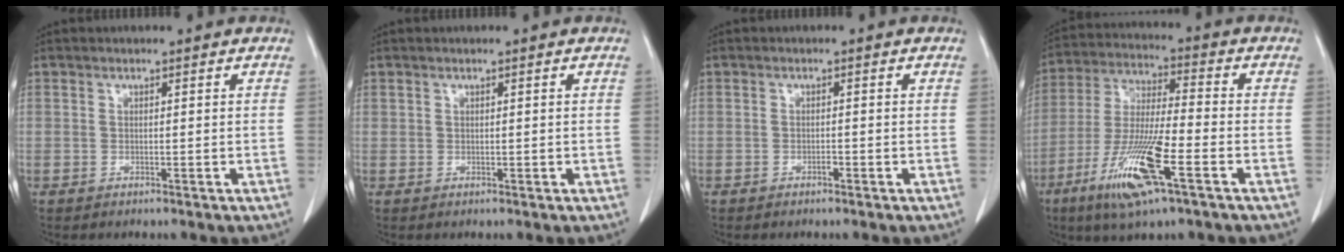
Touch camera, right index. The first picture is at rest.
{"total": 0.9, "force": [0.8, 0.4, 0.1], "torque": [0.002, 0.000, 0.016]}
{"total": 0.5, "force": [-0.4, 0.1, 0.4], "torque": [-0.009, 0.001, -0.006]}
{"total": 14.6, "force": [-6.8, 1.4, 12.9], "torque": [-0.262, -0.025, -0.123]}